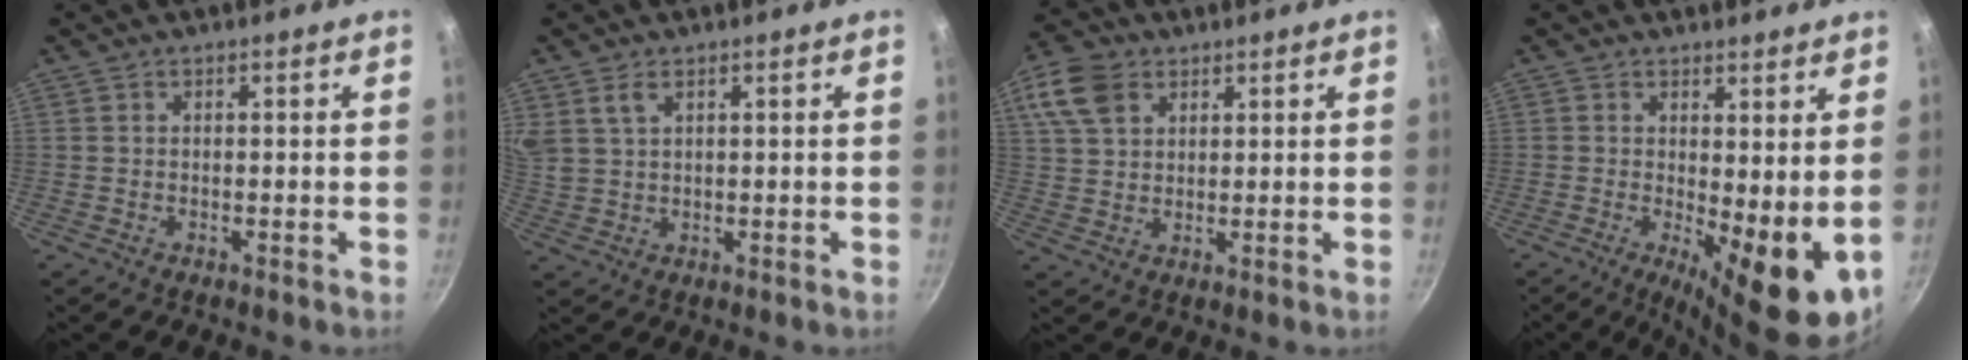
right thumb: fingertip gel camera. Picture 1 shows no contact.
{"total": 4.8, "force": [2.6, 2.9, 2.9], "torque": [-0.052, -0.002, 0.057]}
{"total": 8.9, "force": [4.1, 6.1, 4.9], "torque": [-0.088, 0.003, 0.075]}
{"total": 10.7, "force": [0.3, 3.6, 10.0], "torque": [-0.122, -0.018, 0.011]}